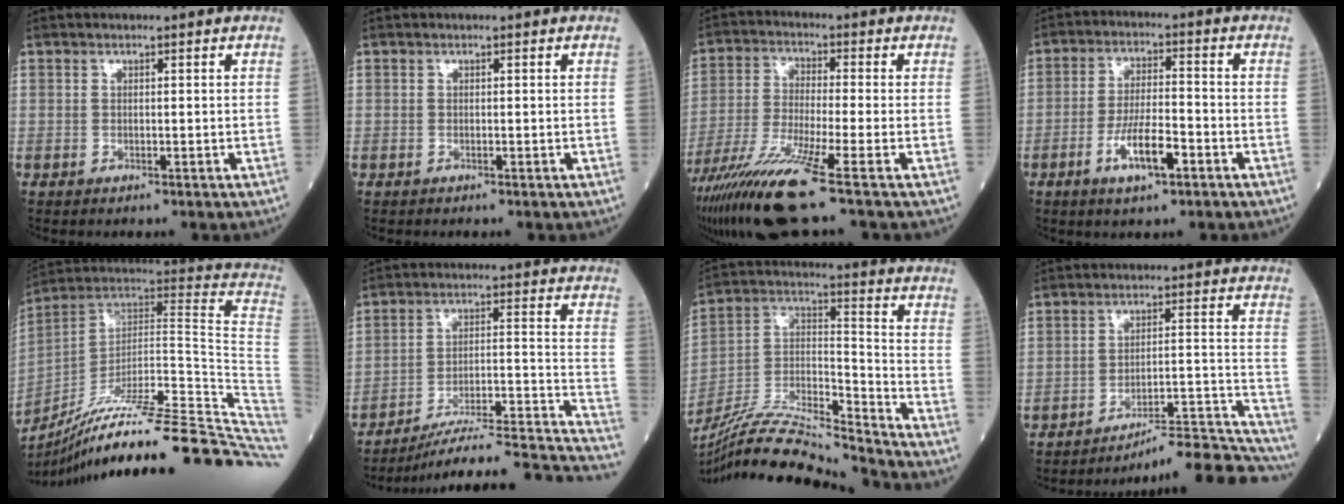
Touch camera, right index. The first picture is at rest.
{"total": 0.0}
{"total": 13.1, "force": [-8.5, -0.9, 9.9], "torque": [-0.199, -0.040, -0.158]}
{"total": 7.5, "force": [-3.5, 1.7, 6.5], "torque": [-0.125, -0.002, -0.061]}
{"total": 35.1, "force": [-27.5, 0.5, 21.8], "torque": [-0.186, -0.013, -0.397]}
{"total": 21.6, "force": [-19.5, 1.6, 9.1], "torque": [-0.062, 0.030, -0.274]}
{"total": 17.9, "force": [-17.0, -0.7, 5.7], "torque": [-0.104, 0.016, -0.307]}
{"total": 18.7, "force": [-18.4, -0.8, 3.3], "torque": [0.003, 0.032, -0.251]}